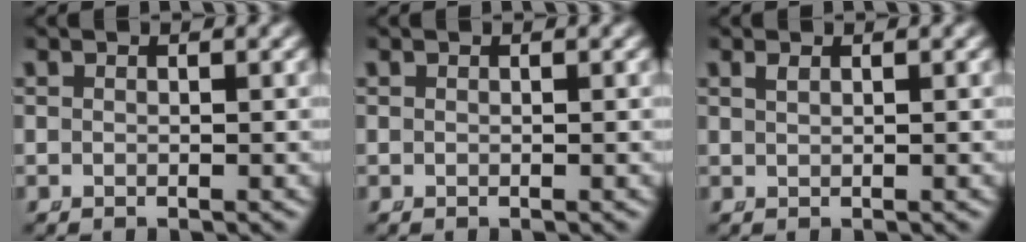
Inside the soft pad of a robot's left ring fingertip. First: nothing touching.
{"total": 0.0}
{"total": 0.6, "force": [0.3, -0.3, 0.3], "torque": [-0.006, -0.002, 0.013]}